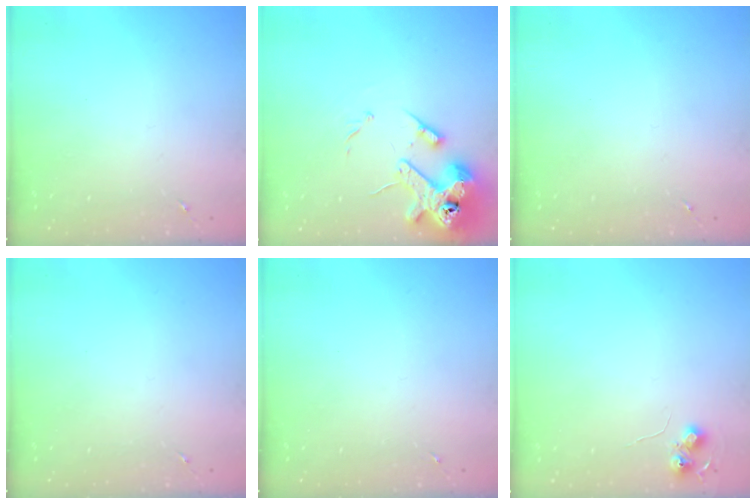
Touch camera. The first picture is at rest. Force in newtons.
{"total": 14.4, "press": 14.2, "slide": 2.1}
{"total": 0.0}
{"total": 0.0}
{"total": 0.0}
{"total": 5.6, "press": 5.6, "slide": 0.8}